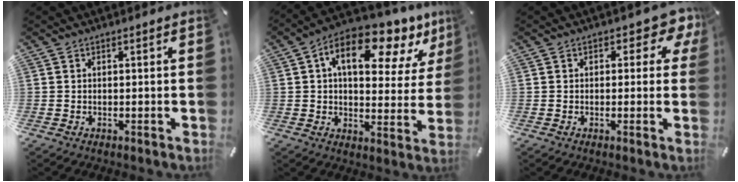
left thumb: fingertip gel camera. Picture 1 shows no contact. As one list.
[{"total": 14.9, "force": [7.9, 7.8, 10.0], "torque": [-0.148, -0.040, 0.130]}, {"total": 5.1, "force": [1.9, 3.1, 3.7], "torque": [-0.038, -0.006, 0.024]}]